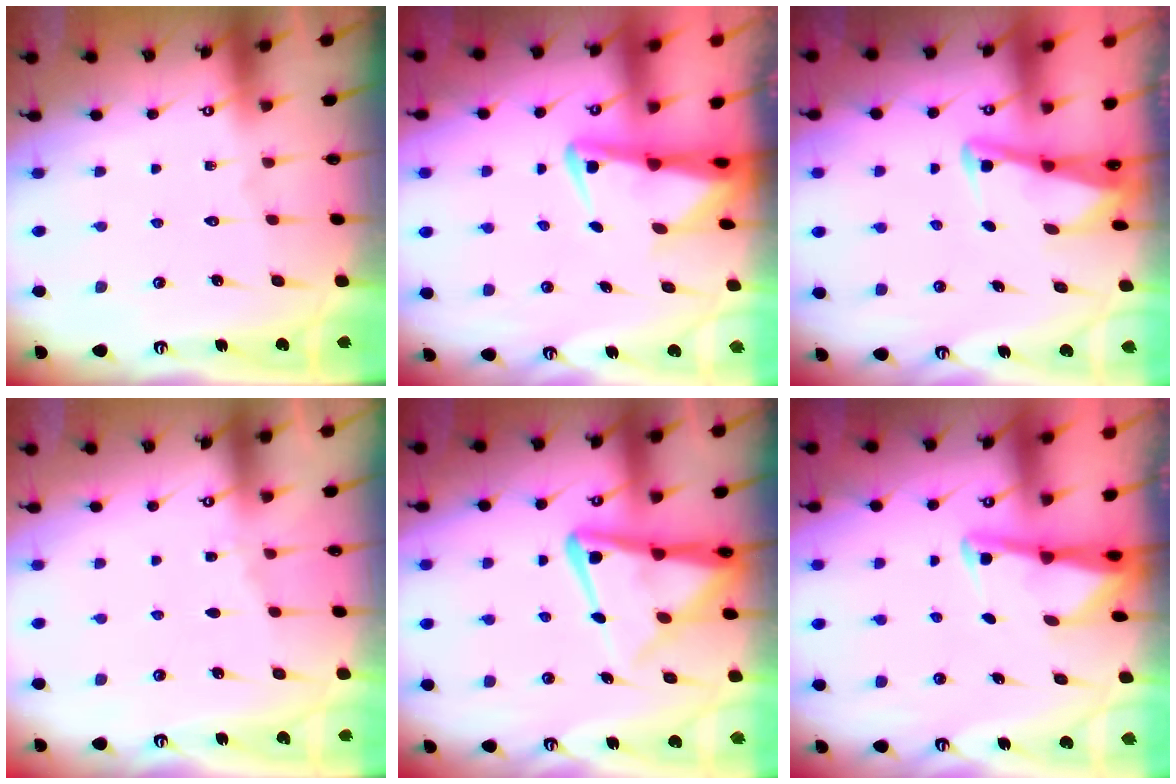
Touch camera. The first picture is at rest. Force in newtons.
{"total": 3.6, "press": 3.5, "slide": 0.7}
{"total": 2.8, "press": 2.8, "slide": 0.4}
{"total": 2.7, "press": 2.7, "slide": 0.4}
{"total": 11.5, "press": 11.4, "slide": 1.2}
{"total": 2.9, "press": 2.9, "slide": 0.3}